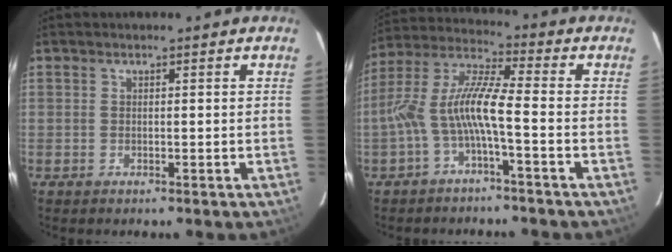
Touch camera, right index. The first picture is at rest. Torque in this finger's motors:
{"motor_torque": [0.99, -0.67, 0.85, 0.21]}